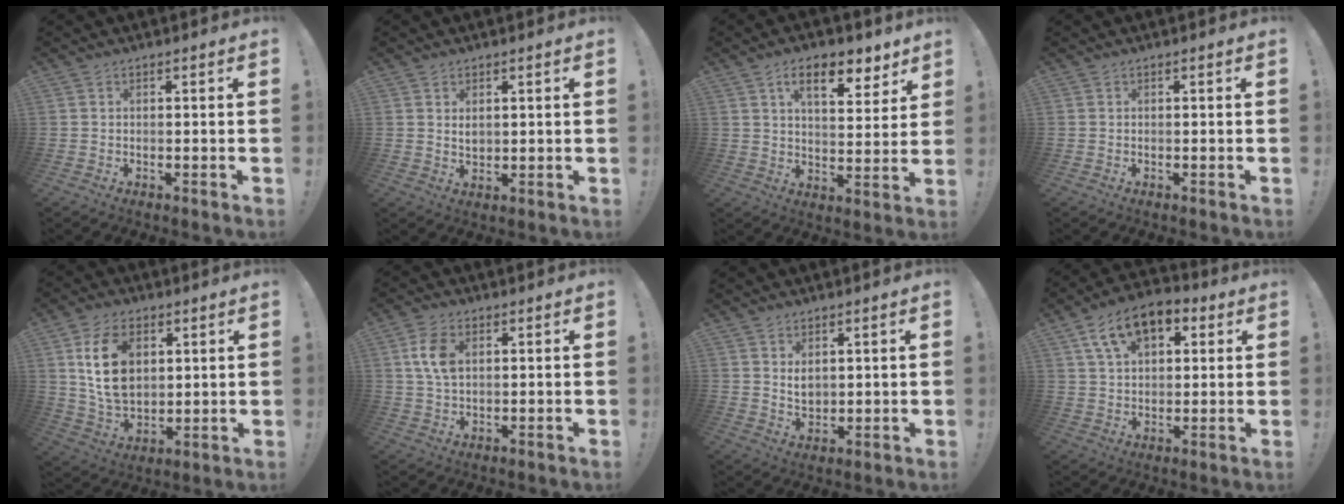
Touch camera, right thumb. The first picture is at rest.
{"total": 2.6, "force": [1.4, 1.9, 1.2], "torque": [-0.011, -0.010, 0.022]}
{"total": 11.5, "force": [6.7, 5.0, 8.0], "torque": [-0.109, -0.033, 0.113]}
{"total": 0.0}
{"total": 15.9, "force": [5.2, 11.3, 9.9], "torque": [-0.172, -0.014, 0.099]}
{"total": 8.4, "force": [2.3, 5.5, 5.9], "torque": [-0.126, 0.003, 0.042]}
{"total": 4.6, "force": [2.1, 3.4, 2.3], "torque": [-0.029, -0.015, 0.037]}
{"total": 13.1, "force": [6.4, 7.9, 8.3], "torque": [-0.145, -0.014, 0.122]}